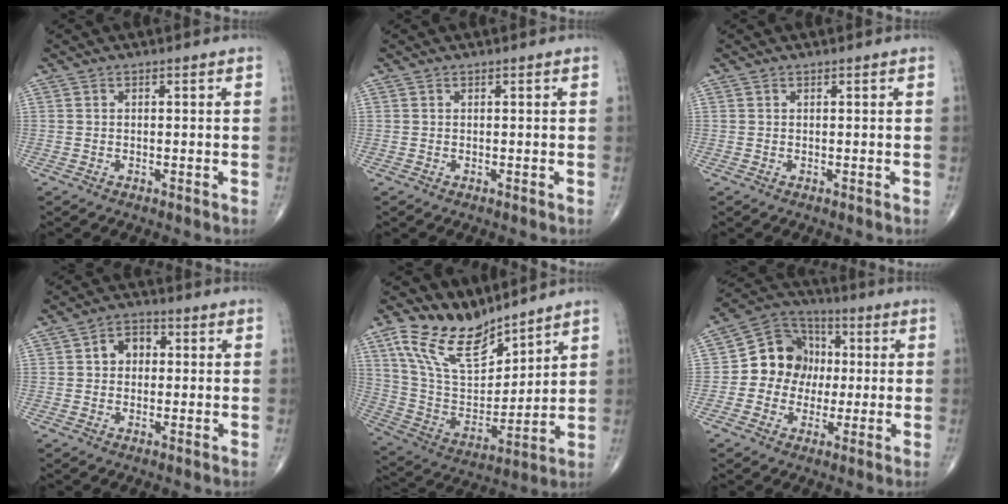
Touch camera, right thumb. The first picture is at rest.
{"total": 0.0}
{"total": 0.0}
{"total": 5.2, "force": [0.7, 4.0, 3.2], "torque": [-0.030, 0.014, 0.003]}
{"total": 15.4, "force": [11.8, 6.6, 7.4], "torque": [-0.111, -0.066, 0.239]}
{"total": 12.3, "force": [-0.1, 10.9, 5.8], "torque": [-0.049, 0.029, -0.012]}